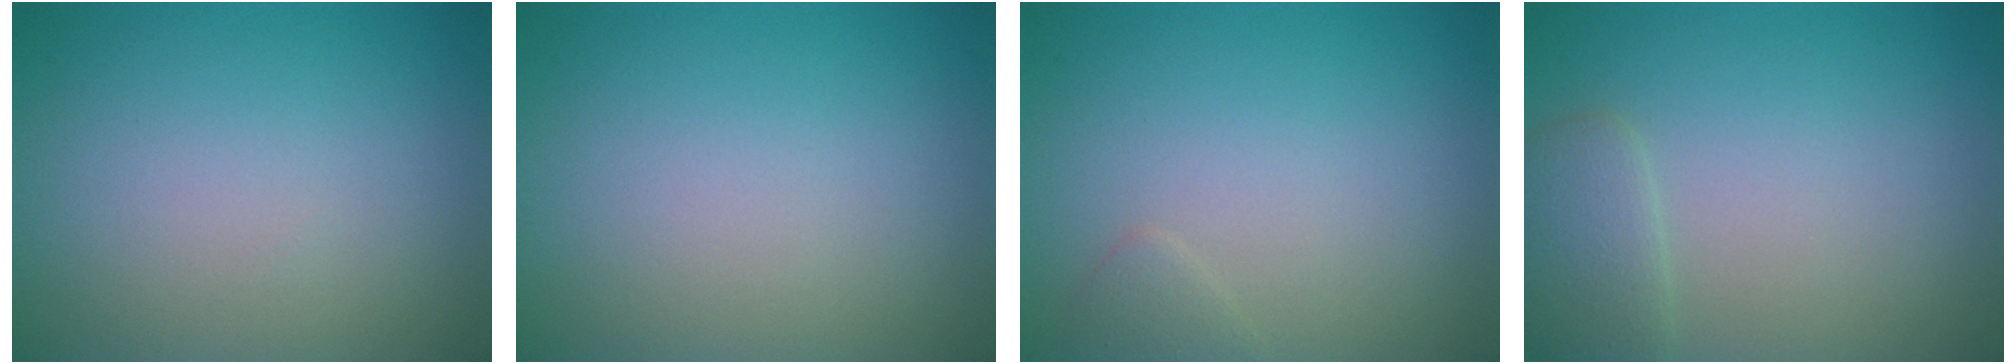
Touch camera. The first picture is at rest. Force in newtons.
{"total": 0.0}
{"total": 0.9, "press": 0.9, "slide": 0.0}
{"total": 2.1, "press": 2.1, "slide": 0.1}